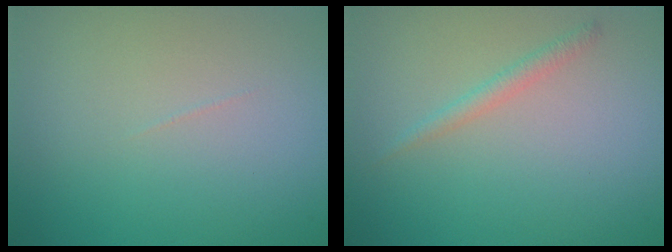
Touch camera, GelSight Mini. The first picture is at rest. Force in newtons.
{"total": 1.2, "press": 1.2, "slide": 0.0}